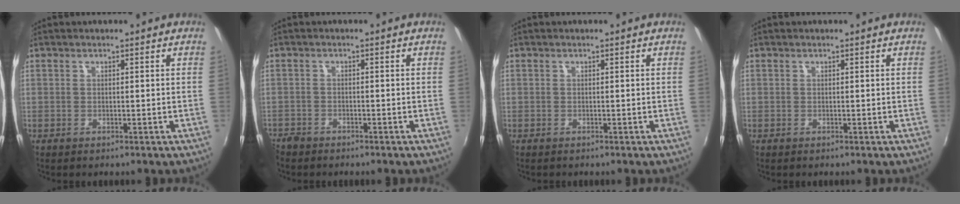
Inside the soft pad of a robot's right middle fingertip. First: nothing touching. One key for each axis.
{"total": 3.3, "fx": -2.9, "fy": 1.4, "fz": 0.5, "tx": -0.025, "ty": -0.011, "tz": -0.058}
{"total": 0.0}
{"total": 0.0}